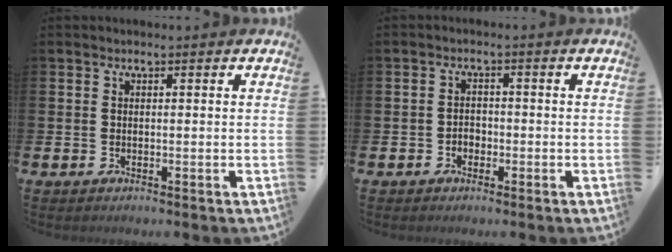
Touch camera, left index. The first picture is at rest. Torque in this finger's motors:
{"motor_torque": [0.00, 0.11, 0.01, 0.00]}